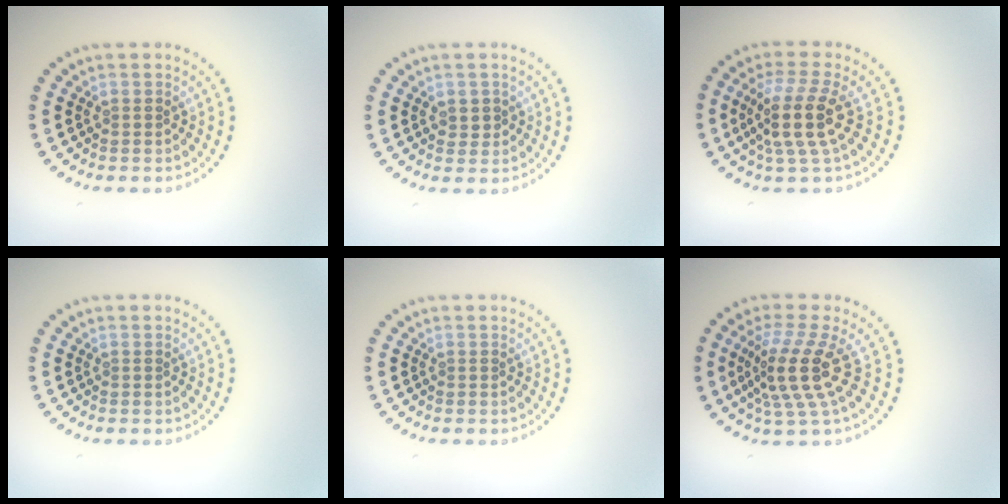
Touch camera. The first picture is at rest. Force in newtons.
{"total": 0.9, "press": 0.9, "slide": 0.2}
{"total": 4.3, "press": 3.4, "slide": 2.6}
{"total": 0.0}
{"total": 0.0}
{"total": 4.7, "press": 3.4, "slide": 3.2}